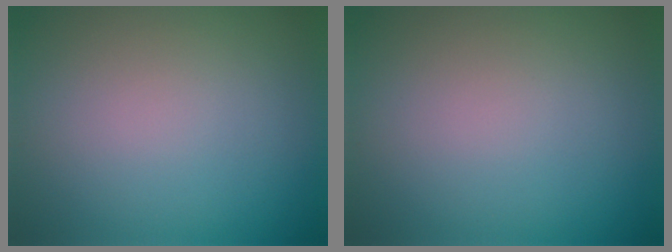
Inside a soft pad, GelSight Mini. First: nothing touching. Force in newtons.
{"total": 0.0}